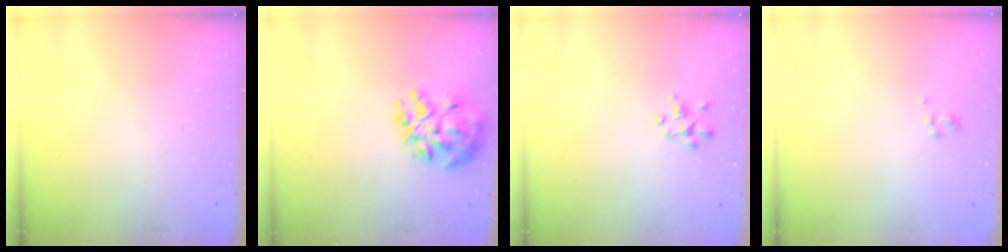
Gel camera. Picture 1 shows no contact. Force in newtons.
{"total": 14.0, "press": 13.1, "slide": 4.9}
{"total": 3.0, "press": 2.9, "slide": 0.9}
{"total": 1.3, "press": 1.2, "slide": 0.6}